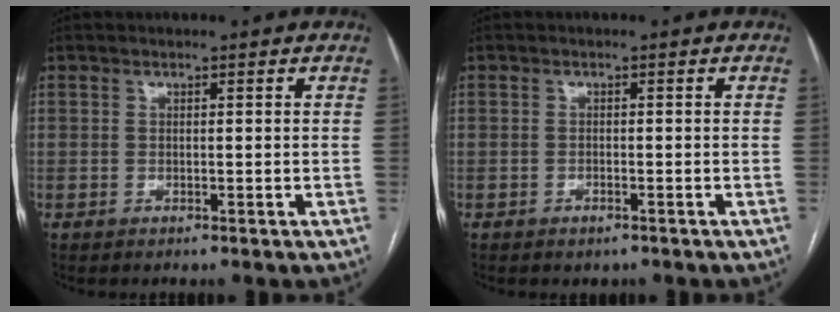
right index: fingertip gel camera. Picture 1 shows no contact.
{"total": 1.1, "force": [-0.7, 0.6, 0.5], "torque": [-0.011, -0.001, -0.006]}